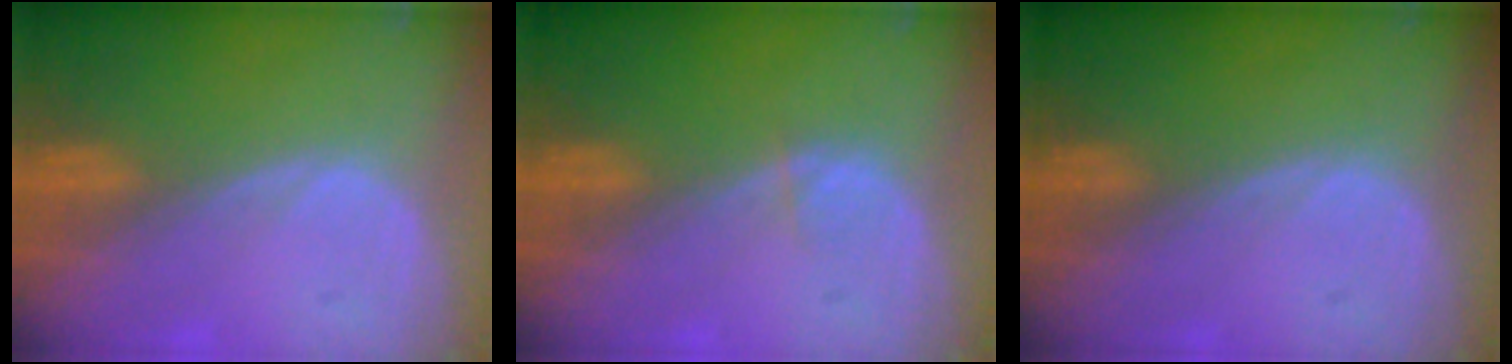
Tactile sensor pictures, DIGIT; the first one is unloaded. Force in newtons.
{"total": 0.8, "press": 0.8, "slide": 0.1}
{"total": 0.0}